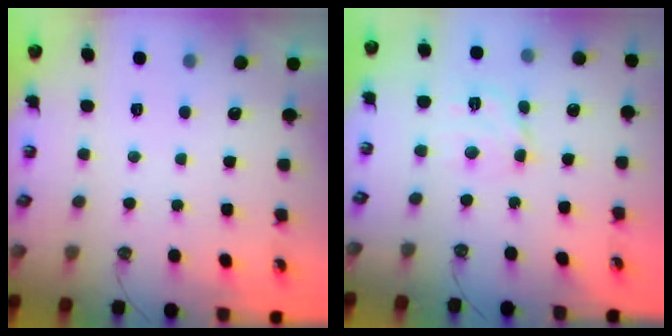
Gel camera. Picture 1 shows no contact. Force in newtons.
{"total": 8.3, "press": 8.3, "slide": 0.8}